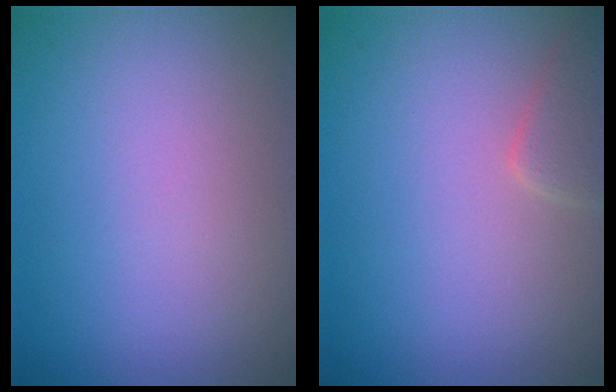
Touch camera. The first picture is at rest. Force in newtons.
{"total": 1.8, "press": 1.8, "slide": 0.1}